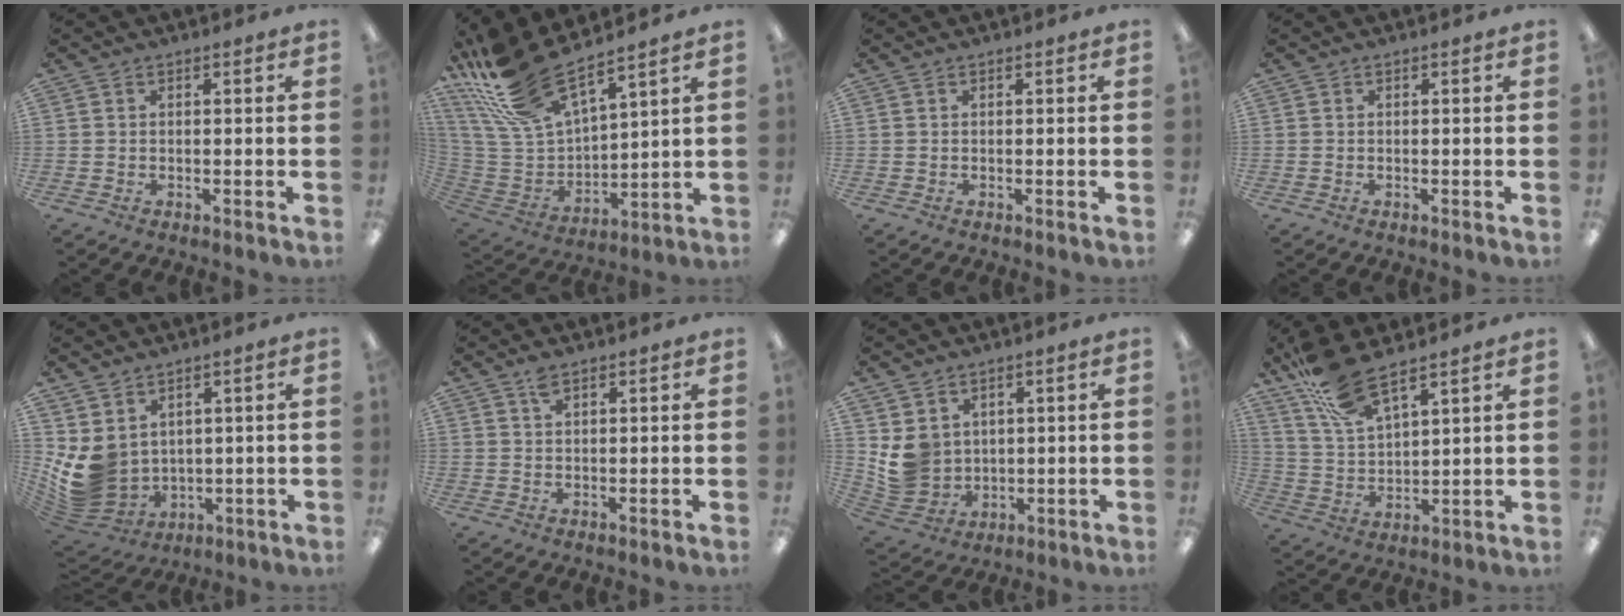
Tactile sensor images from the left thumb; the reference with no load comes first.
{"total": 20.8, "force": [17.0, 6.1, 10.3], "torque": [-0.244, -0.101, 0.305]}
{"total": 0.0}
{"total": 0.0}
{"total": 8.5, "force": [2.3, 7.2, 3.9], "torque": [-0.119, -0.033, 0.051]}
{"total": 2.4, "force": [1.7, 0.9, 1.4], "torque": [-0.032, 0.001, 0.032]}
{"total": 7.7, "force": [2.6, 6.9, 1.9], "torque": [-0.048, -0.009, 0.062]}
{"total": 12.7, "force": [9.9, 3.8, 7.0], "torque": [-0.152, -0.043, 0.184]}